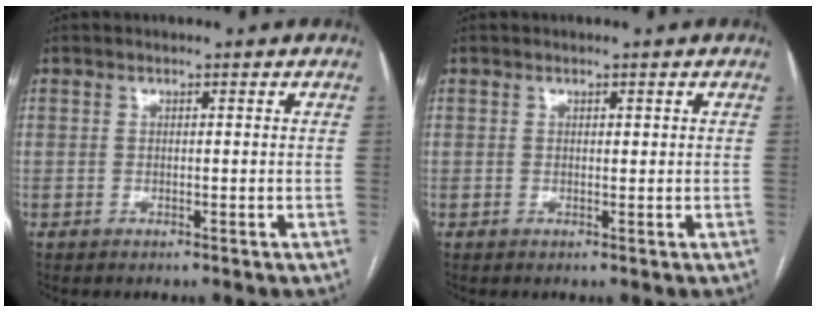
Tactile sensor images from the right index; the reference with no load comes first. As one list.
[{"total": 0.5, "force": [0.2, 0.3, 0.3], "torque": [-0.001, 0.000, 0.002]}]